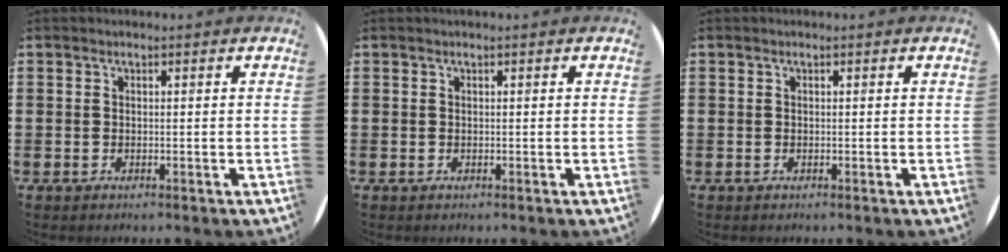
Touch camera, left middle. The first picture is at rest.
{"total": 0.0}
{"total": 0.0}